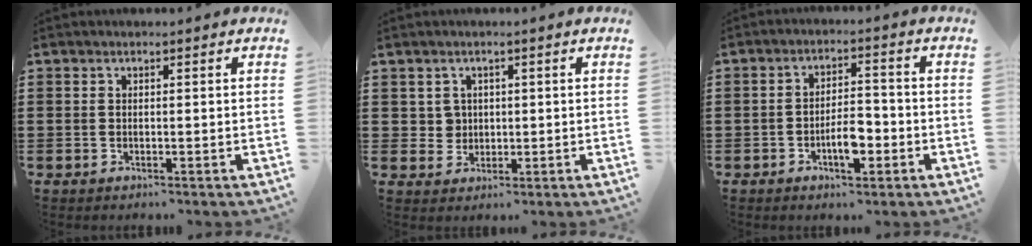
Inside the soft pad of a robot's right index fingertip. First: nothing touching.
{"total": 2.5, "force": [0.7, 2.4, 0.6], "torque": [-0.023, 0.010, 0.011]}
{"total": 5.6, "force": [-2.3, 2.3, 4.6], "torque": [-0.090, 0.004, -0.044]}